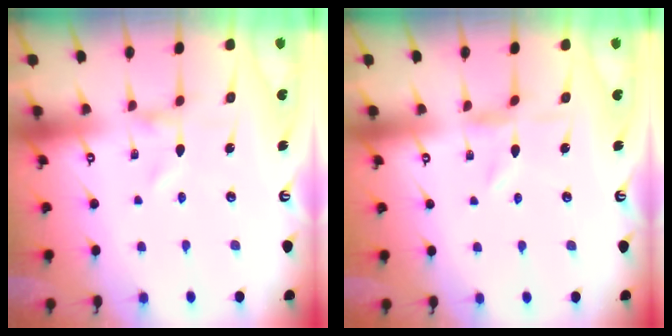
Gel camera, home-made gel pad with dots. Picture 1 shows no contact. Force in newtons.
{"total": 0.0}